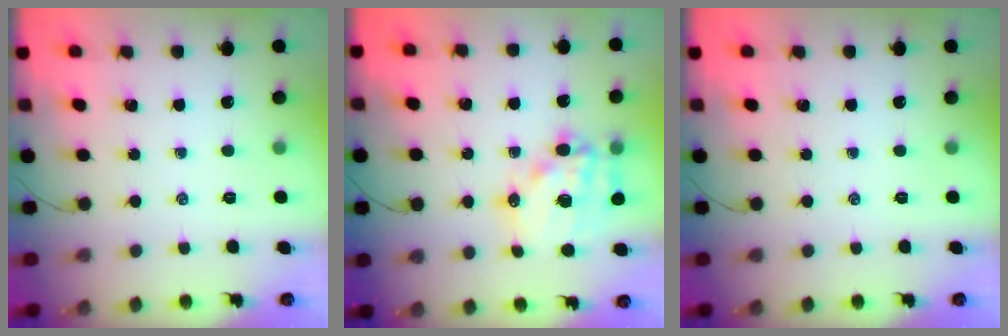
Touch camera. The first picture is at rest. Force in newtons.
{"total": 15.7, "press": 15.3, "slide": 3.6}
{"total": 0.0}